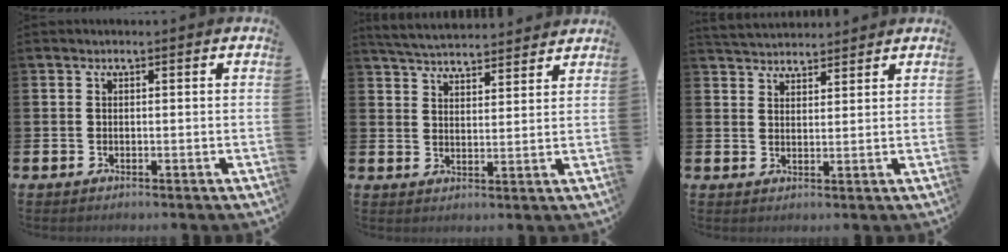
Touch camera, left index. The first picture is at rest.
{"total": 5.0, "force": [5.0, 0.5, 0.4], "torque": [-0.021, -0.032, 0.088]}
{"total": 3.7, "force": [3.6, 0.7, 0.0], "torque": [-0.007, -0.017, 0.067]}